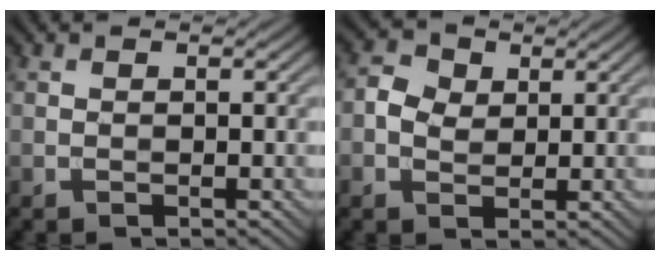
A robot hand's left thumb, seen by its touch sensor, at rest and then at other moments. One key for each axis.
{"total": 3.2, "fx": 0.8, "fy": 2.5, "fz": 1.9, "tx": -0.043, "ty": 0.006, "tz": 0.010}